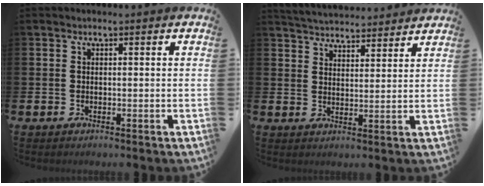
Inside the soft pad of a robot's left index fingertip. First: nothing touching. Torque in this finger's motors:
{"motor_torque": [1.06, -1.07, 0.26, 0.05]}